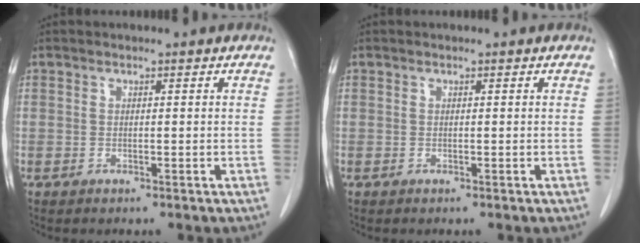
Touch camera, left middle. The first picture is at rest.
{"total": 0.0}